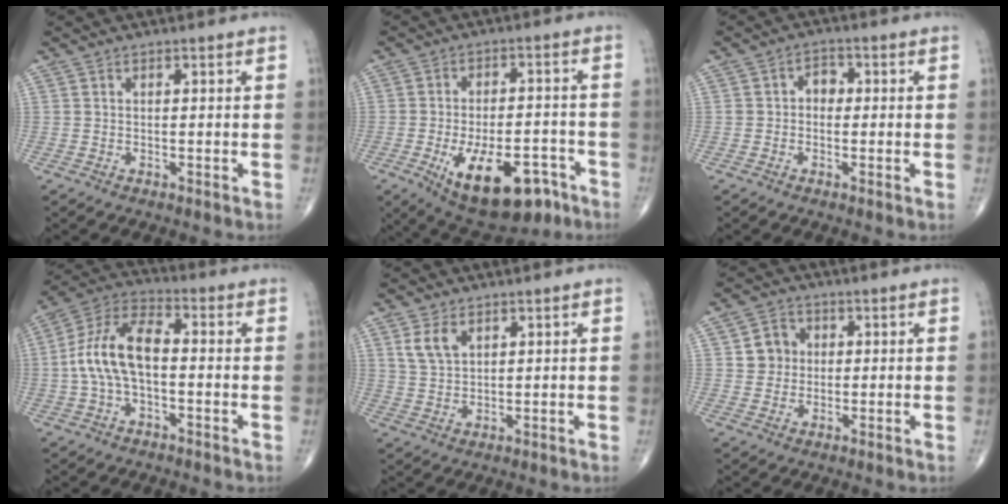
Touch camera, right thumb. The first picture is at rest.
{"total": 16.8, "force": [-8.1, 8.0, 12.3], "torque": [-0.171, 0.029, -0.108]}
{"total": 3.0, "force": [-0.2, 2.4, 1.7], "torque": [-0.008, 0.015, -0.013]}
{"total": 12.0, "force": [-0.9, 6.3, 10.2], "torque": [-0.205, 0.040, -0.024]}
{"total": 4.6, "force": [2.3, 2.7, 2.9], "torque": [-0.050, -0.007, 0.052]}
{"total": 5.0, "force": [0.7, 4.6, 1.6], "torque": [0.001, 0.005, 0.005]}